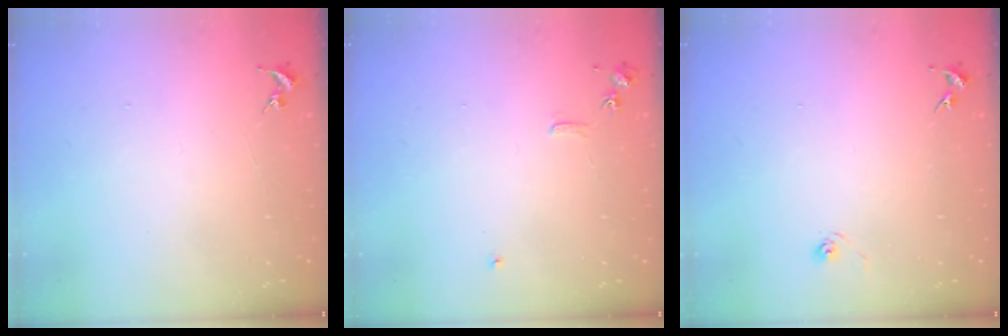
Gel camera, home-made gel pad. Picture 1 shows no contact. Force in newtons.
{"total": 5.9, "press": 5.9, "slide": 0.7}
{"total": 3.2, "press": 2.7, "slide": 1.7}